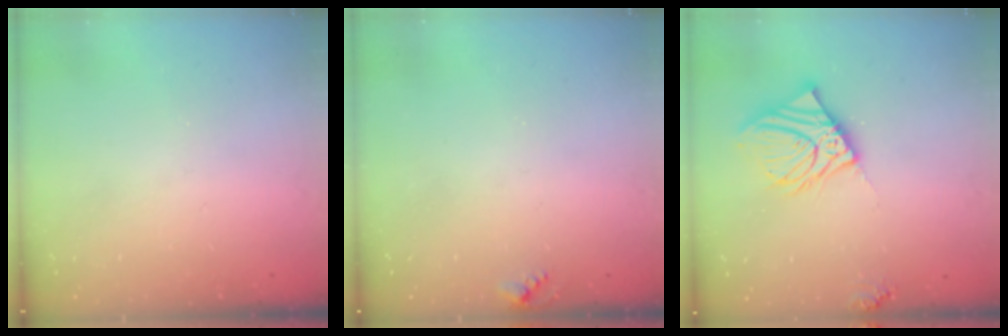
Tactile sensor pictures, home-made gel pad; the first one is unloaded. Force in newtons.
{"total": 3.9, "press": 3.9, "slide": 0.5}
{"total": 12.2, "press": 12.0, "slide": 2.1}